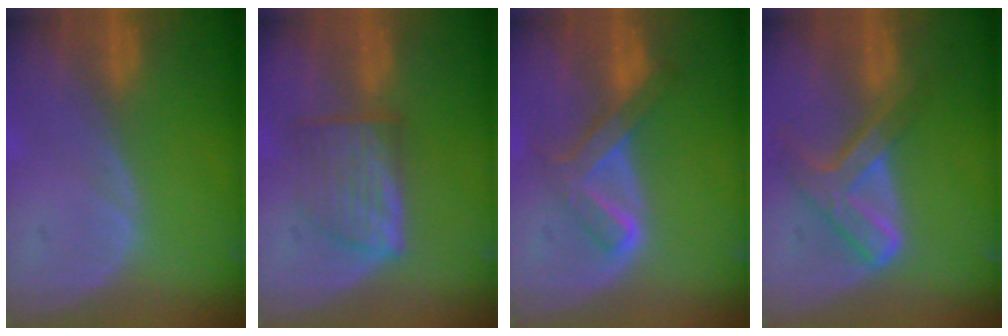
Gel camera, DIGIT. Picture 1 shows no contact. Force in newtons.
{"total": 6.3, "press": 6.0, "slide": 1.7}
{"total": 6.7, "press": 5.7, "slide": 3.5}
{"total": 7.9, "press": 6.4, "slide": 4.5}